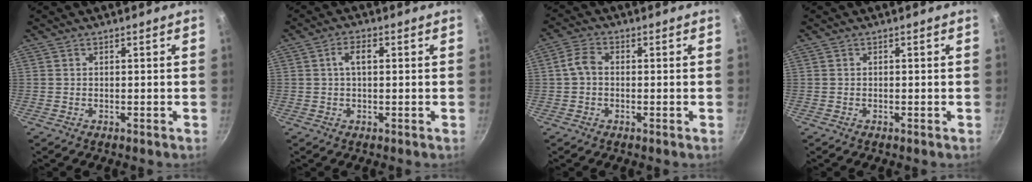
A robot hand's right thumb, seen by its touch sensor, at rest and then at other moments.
{"total": 3.4, "force": [0.6, 1.8, 2.9], "torque": [-0.051, 0.010, 0.008]}
{"total": 3.8, "force": [-0.2, 2.8, 2.6], "torque": [-0.054, 0.016, -0.011]}
{"total": 0.0}